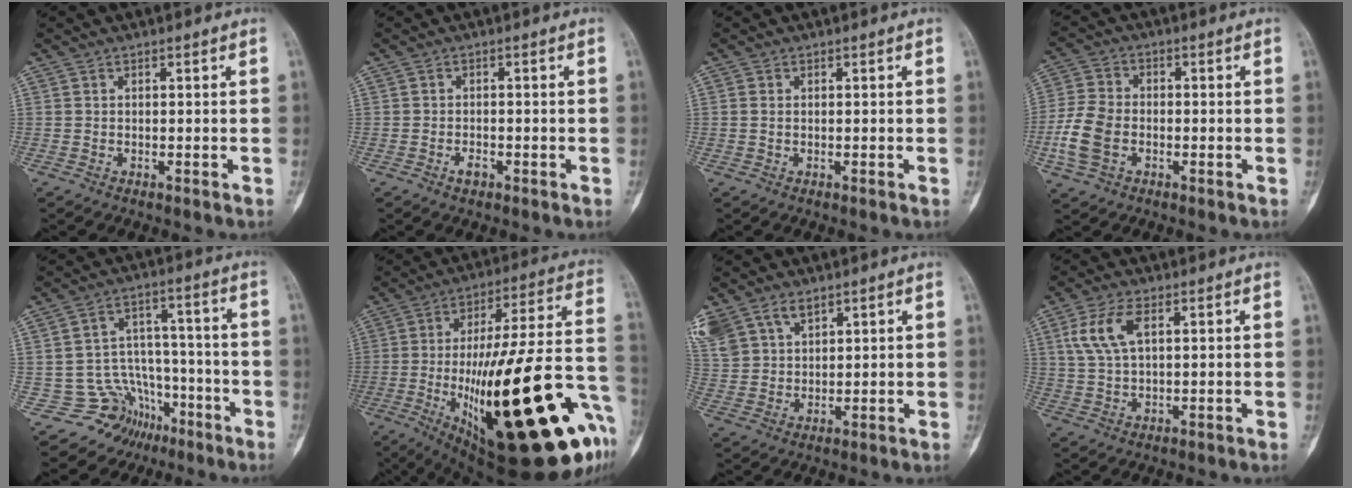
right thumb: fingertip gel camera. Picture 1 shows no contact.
{"total": 1.8, "force": [-1.0, 1.1, 1.1], "torque": [-0.018, 0.005, -0.017]}
{"total": 0.7, "force": [-0.1, 0.5, 0.5], "torque": [-0.012, 0.000, -0.003]}
{"total": 8.9, "force": [-2.4, 6.3, 5.9], "torque": [-0.130, 0.012, -0.052]}
{"total": 10.2, "force": [-6.0, 8.2, 0.9], "torque": [0.026, 0.096, -0.087]}
{"total": 39.0, "force": [-11.5, 10.9, 35.6], "torque": [-0.479, 0.020, -0.164]}
{"total": 14.5, "force": [8.1, 9.9, 6.9], "torque": [-0.176, 0.015, 0.169]}
{"total": 7.4, "force": [2.6, 3.4, 6.0], "torque": [-0.134, 0.002, 0.055]}